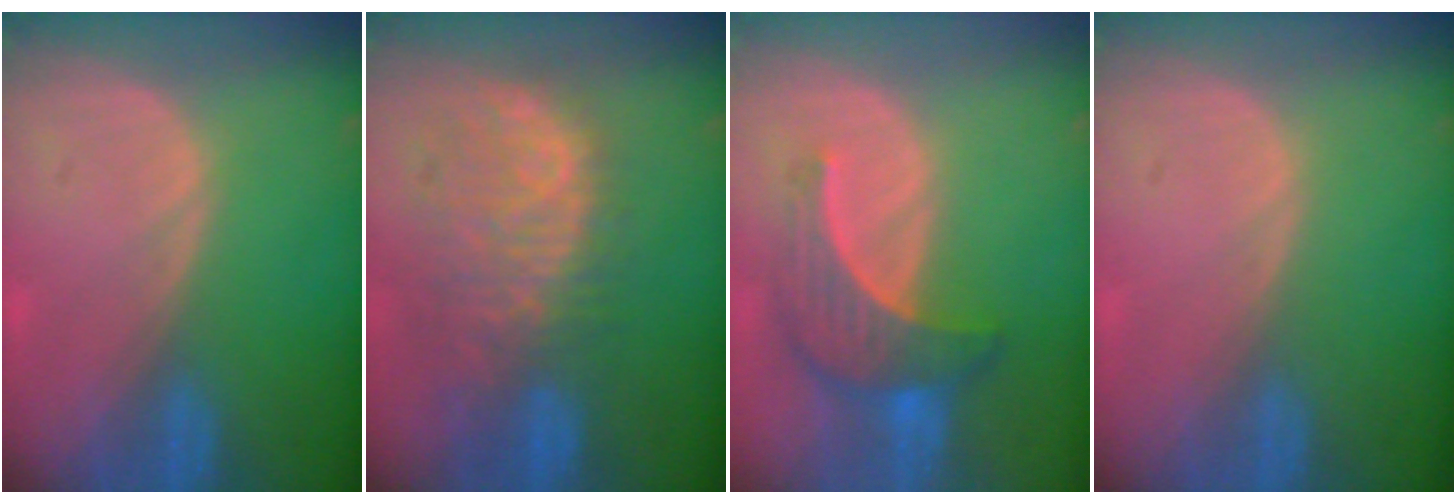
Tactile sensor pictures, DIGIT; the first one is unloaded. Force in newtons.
{"total": 10.9, "press": 9.4, "slide": 5.4}
{"total": 7.1, "press": 6.8, "slide": 2.2}
{"total": 0.0}